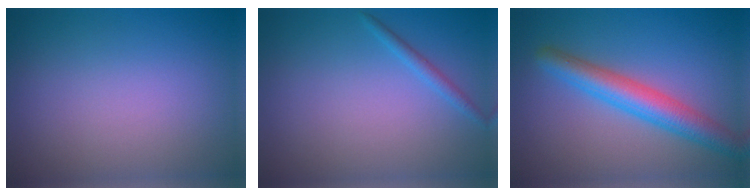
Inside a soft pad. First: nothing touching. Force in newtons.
{"total": 1.1, "press": 1.1, "slide": 0.0}
{"total": 4.9, "press": 4.9, "slide": 0.2}